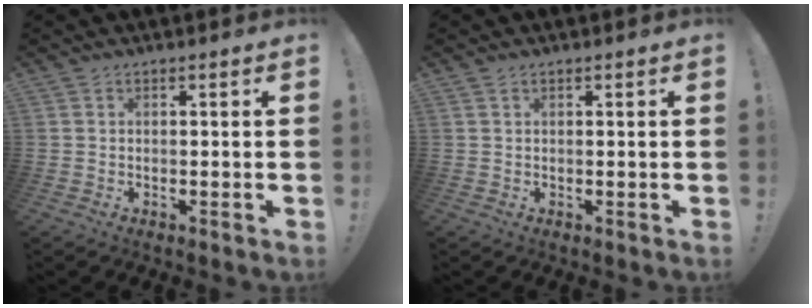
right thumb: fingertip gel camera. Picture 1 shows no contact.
{"total": 0.6, "force": [0.4, 0.3, 0.3], "torque": [-0.012, 0.004, 0.009]}